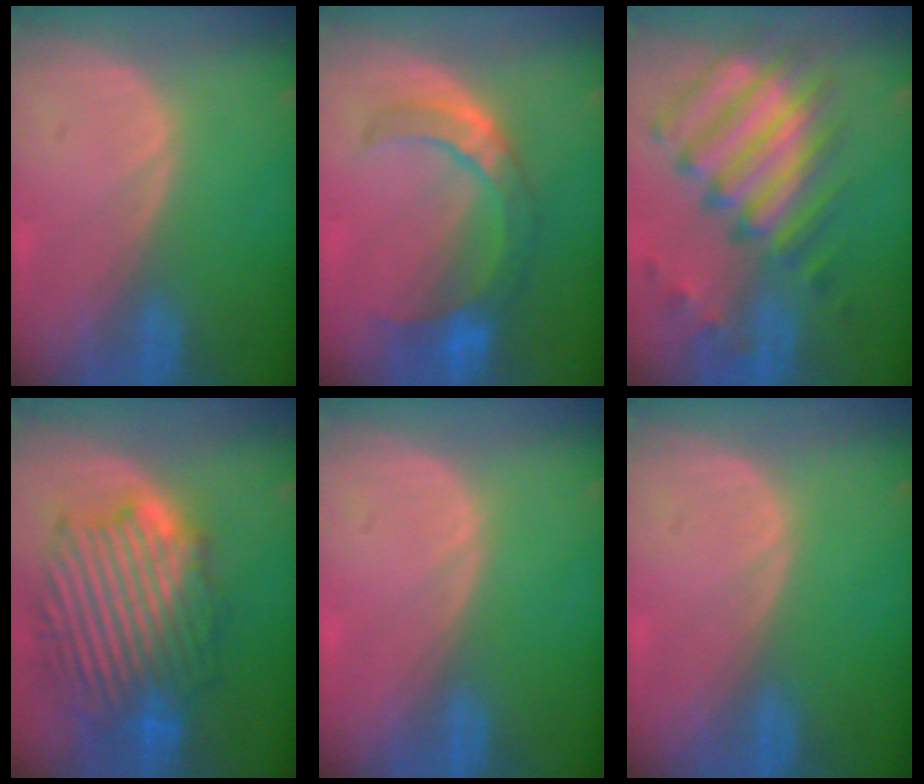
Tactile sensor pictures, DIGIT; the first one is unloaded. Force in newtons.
{"total": 7.5, "press": 7.2, "slide": 2.0}
{"total": 11.9, "press": 10.4, "slide": 5.7}
{"total": 13.2, "press": 13.2, "slide": 1.0}
{"total": 0.0}
{"total": 0.0}